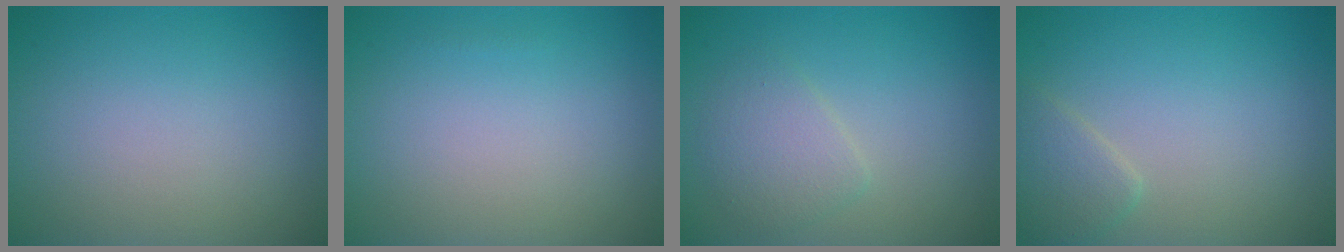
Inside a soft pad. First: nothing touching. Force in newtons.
{"total": 0.0}
{"total": 2.4, "press": 2.4, "slide": 0.1}
{"total": 1.9, "press": 1.9, "slide": 0.1}